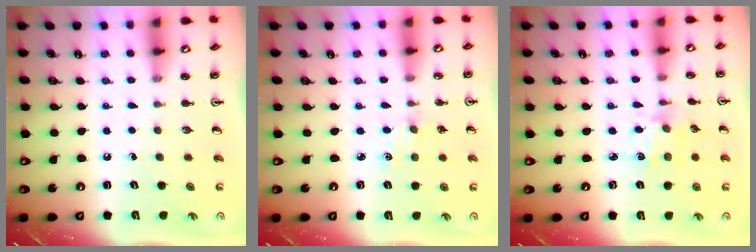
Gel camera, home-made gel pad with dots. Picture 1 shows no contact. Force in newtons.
{"total": 0.7, "press": 0.7, "slide": 0.1}
{"total": 2.9, "press": 2.8, "slide": 0.8}